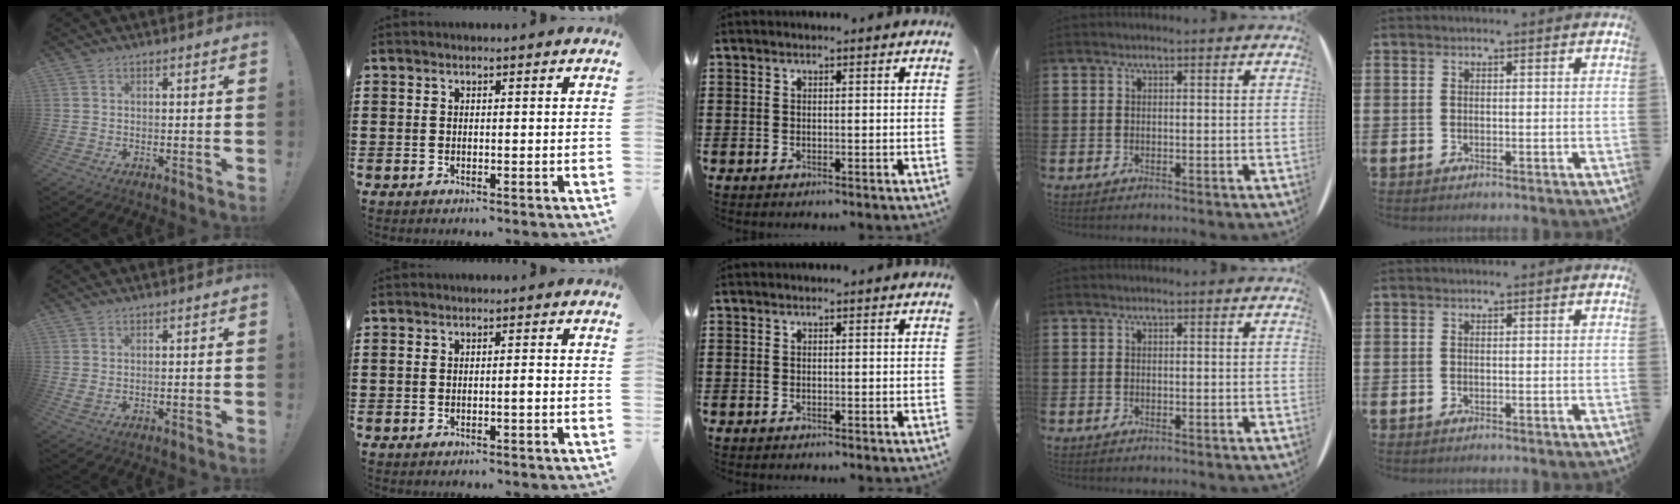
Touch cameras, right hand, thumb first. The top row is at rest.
{"thumb": {"total": 1.4, "force": [0.9, 0.2, 1.1], "torque": [-0.012, -0.006, 0.013]}, "index": {"total": 1.2, "force": [-0.3, 0.3, 1.1], "torque": [-0.023, 0.001, -0.006]}}